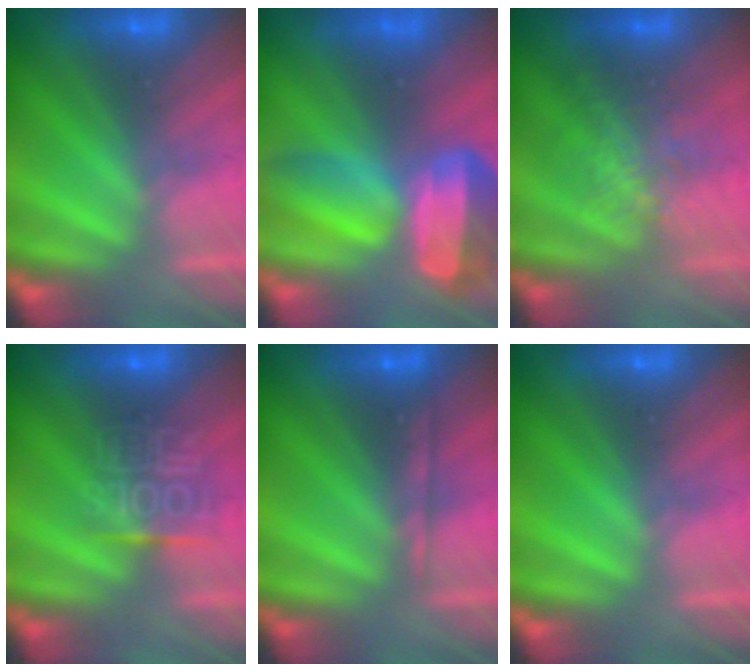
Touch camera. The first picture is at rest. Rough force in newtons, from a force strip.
{"total": 7.2}
{"total": 2.7}
{"total": 6.6}
{"total": 2.1}
{"total": 0.0}